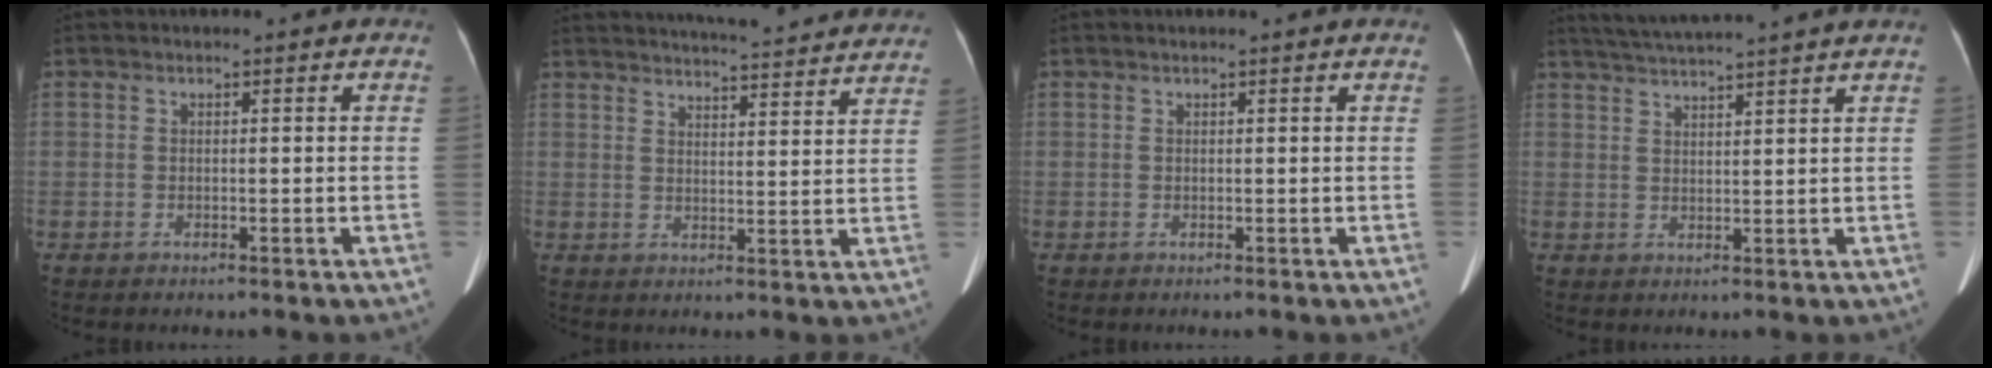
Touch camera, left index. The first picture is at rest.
{"total": 24.4, "force": [22.9, 2.5, 8.0], "torque": [-0.127, -0.016, 0.285]}
{"total": 1.0, "force": [0.9, -0.2, 0.4], "torque": [-0.012, 0.008, 0.022]}
{"total": 10.4, "force": [9.4, -1.6, 4.3], "torque": [-0.079, 0.020, 0.137]}